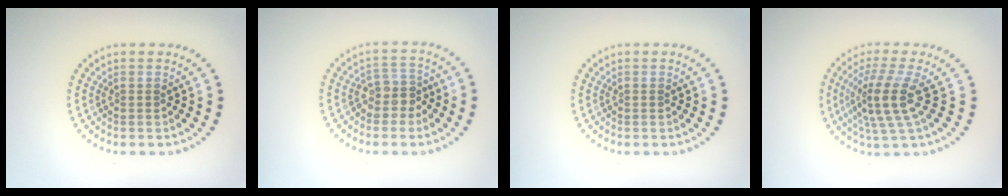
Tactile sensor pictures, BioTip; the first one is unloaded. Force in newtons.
{"total": 2.5, "press": 2.1, "slide": 1.3}
{"total": 0.0}
{"total": 4.3, "press": 3.1, "slide": 3.0}